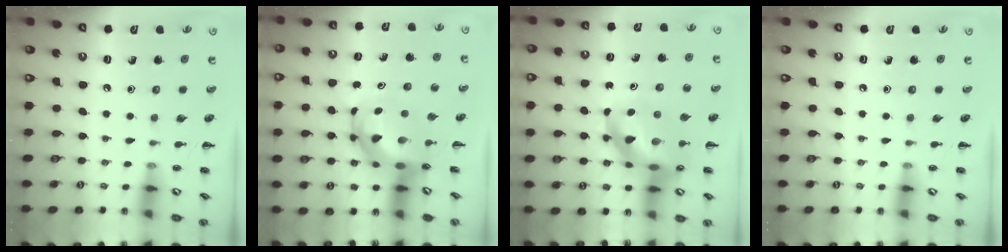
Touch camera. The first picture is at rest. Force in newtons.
{"total": 7.0, "press": 6.7, "slide": 2.0}
{"total": 16.0, "press": 15.4, "slide": 4.1}
{"total": 0.0}